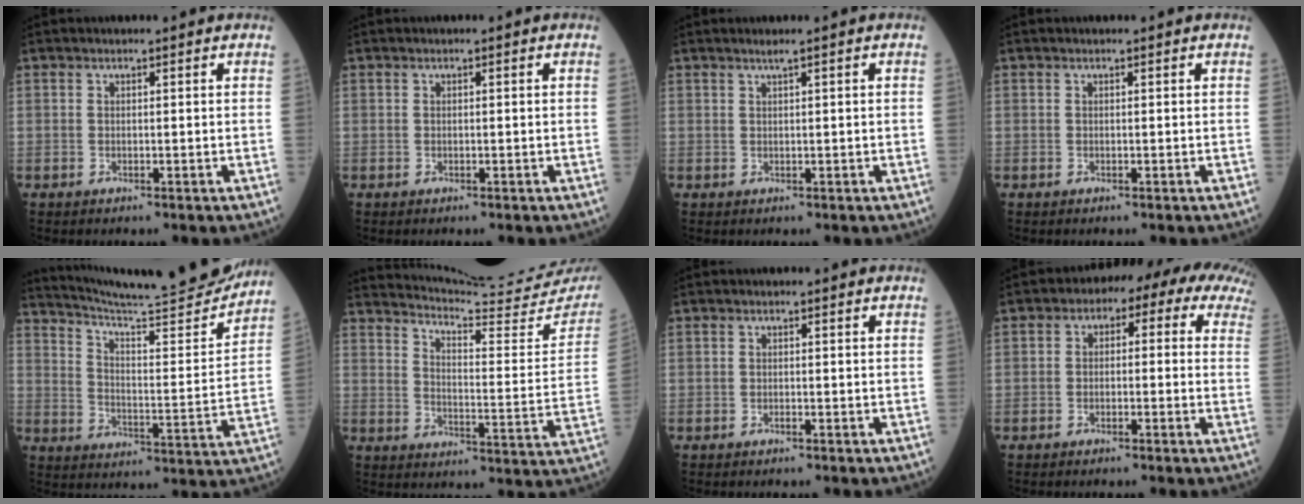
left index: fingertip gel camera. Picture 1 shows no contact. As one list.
[{"total": 0.0}, {"total": 0.9, "force": [0.6, -0.3, 0.6], "torque": [-0.019, -0.002, 0.018]}, {"total": 0.0}, {"total": 21.9, "force": [20.8, -0.4, 6.9], "torque": [-0.119, -0.072, 0.285]}, {"total": 22.6, "force": [21.7, 0.2, 6.5], "torque": [-0.107, -0.103, 0.264]}, {"total": 0.0}, {"total": 10.1, "force": [4.7, 4.6, 7.7], "torque": [-0.088, 0.050, 0.031]}]